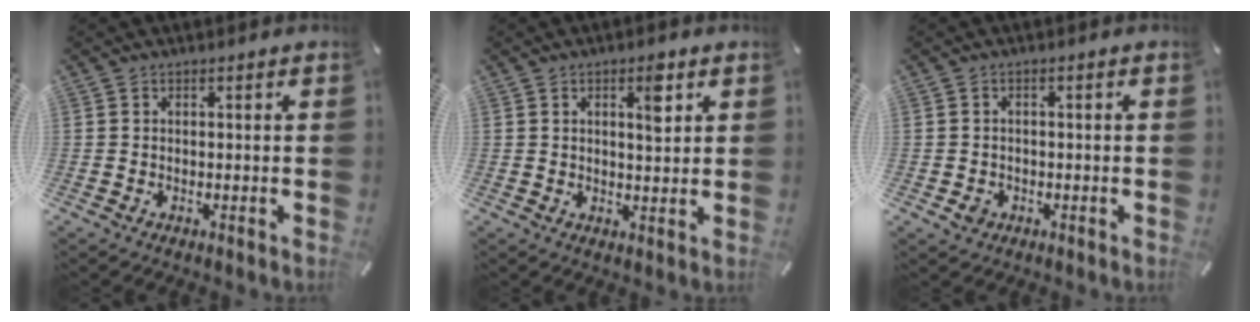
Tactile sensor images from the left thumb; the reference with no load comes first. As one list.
[{"total": 5.4, "force": [2.2, 2.0, 4.4], "torque": [-0.062, -0.008, 0.031]}, {"total": 2.6, "force": [-0.9, 2.1, 1.2], "torque": [-0.021, 0.003, -0.016]}]